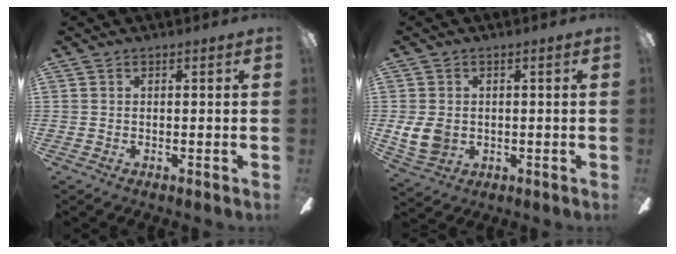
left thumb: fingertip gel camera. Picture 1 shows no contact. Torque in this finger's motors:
{"motor_torque": [0.25, 0.41, 0.29, -0.45, 0.05]}